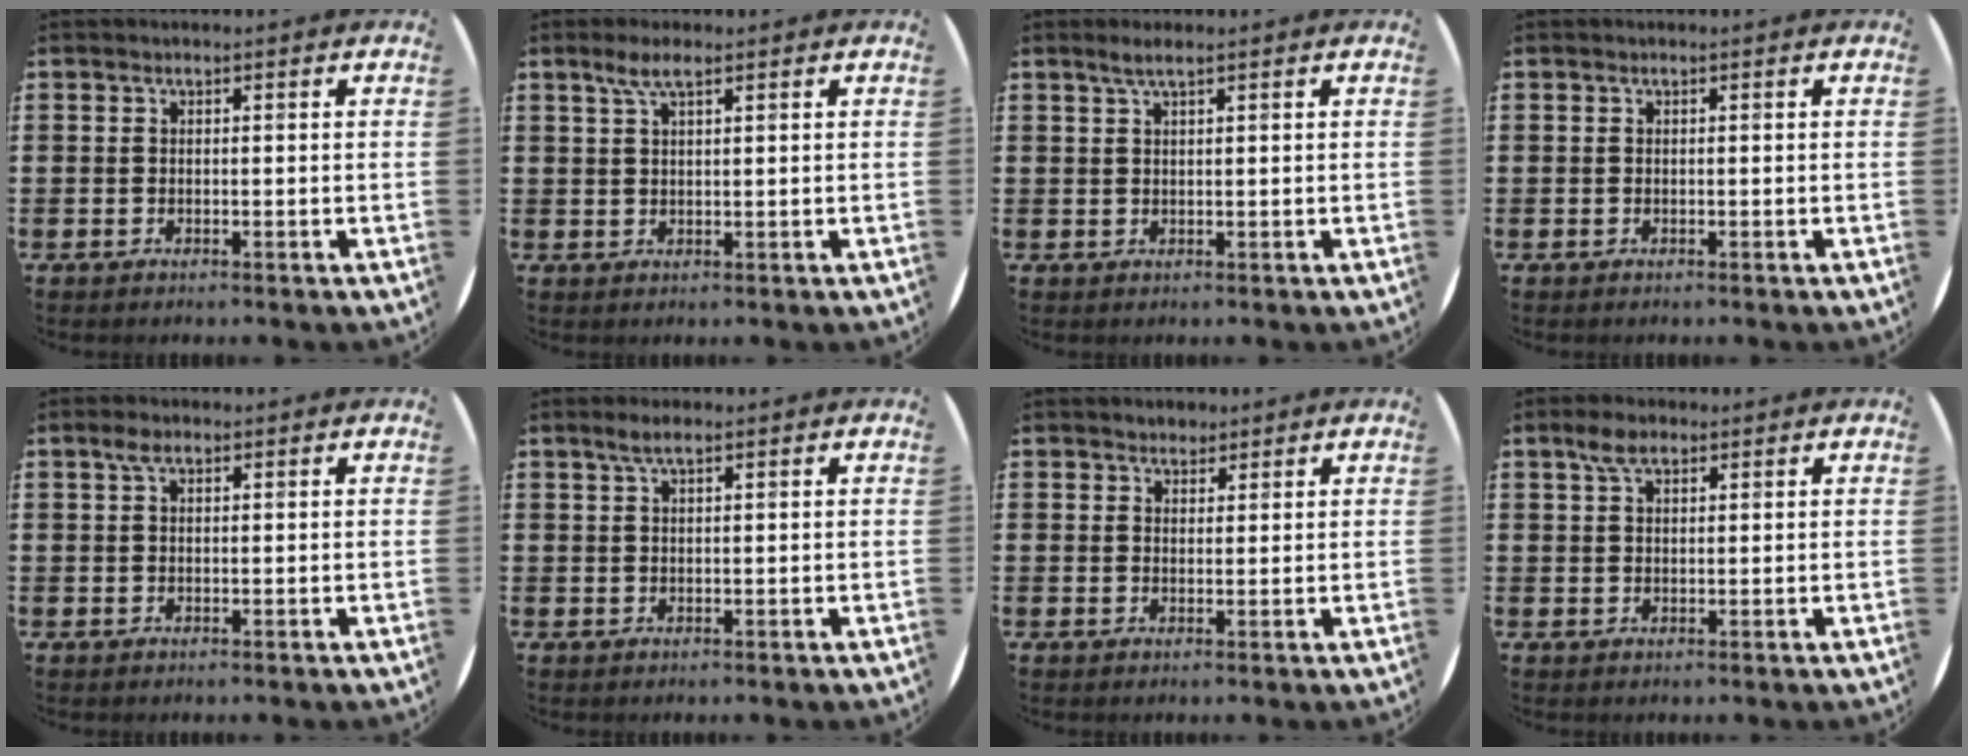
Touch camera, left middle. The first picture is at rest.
{"total": 3.2, "force": [2.0, 0.7, 2.3], "torque": [-0.048, 0.008, 0.034]}
{"total": 1.8, "force": [1.3, 0.1, 1.3], "torque": [-0.026, 0.003, 0.022]}
{"total": 0.0}
{"total": 1.6, "force": [0.8, 0.8, 1.1], "torque": [-0.025, 0.007, 0.013]}
{"total": 2.0, "force": [1.3, 0.3, 1.5], "torque": [-0.029, 0.006, 0.021]}
{"total": 1.7, "force": [1.6, 0.6, 0.0], "torque": [-0.001, 0.005, 0.030]}
{"total": 3.2, "force": [2.1, 1.5, 1.9], "torque": [-0.033, 0.005, 0.036]}